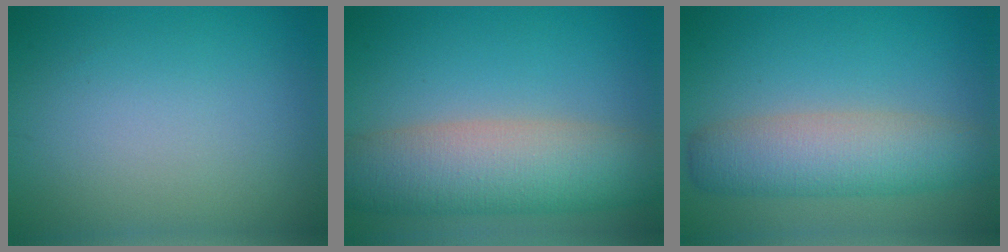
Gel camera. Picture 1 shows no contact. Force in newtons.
{"total": 8.9, "press": 8.8, "slide": 0.6}
{"total": 6.1, "press": 6.1, "slide": 0.0}